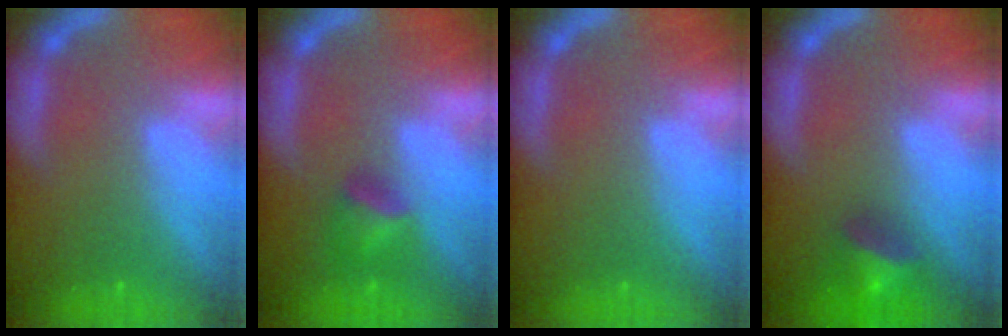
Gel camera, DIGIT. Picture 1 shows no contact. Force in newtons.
{"total": 2.9}
{"total": 0.0}
{"total": 4.5}